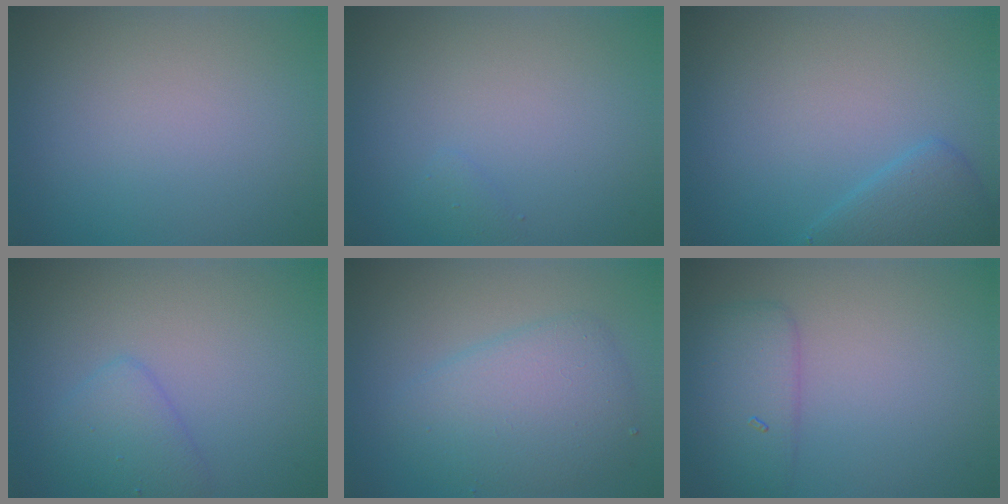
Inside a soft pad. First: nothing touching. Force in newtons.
{"total": 0.5, "press": 0.5, "slide": 0.0}
{"total": 2.8, "press": 2.8, "slide": 0.2}
{"total": 2.3, "press": 2.2, "slide": 0.1}
{"total": 4.6, "press": 4.6, "slide": 0.0}
{"total": 3.1, "press": 3.1, "slide": 0.1}